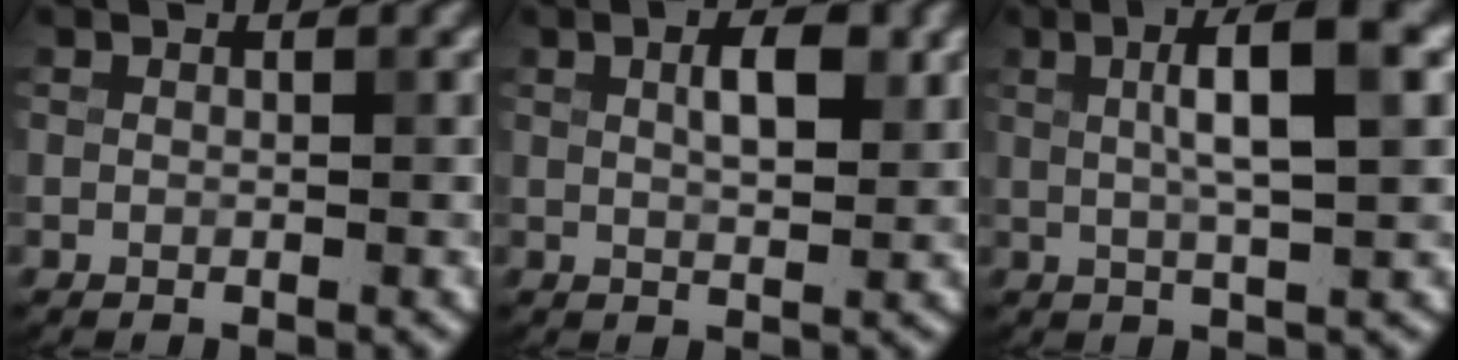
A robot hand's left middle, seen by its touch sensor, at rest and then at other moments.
{"total": 3.4, "force": [1.1, 1.3, 3.0], "torque": [-0.053, 0.006, 0.020]}
{"total": 6.4, "force": [1.6, 1.3, 6.0], "torque": [-0.090, 0.015, 0.024]}